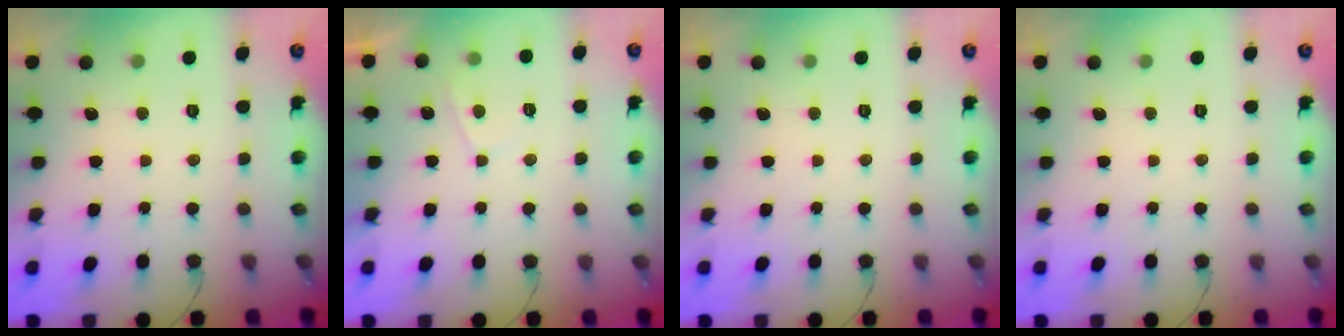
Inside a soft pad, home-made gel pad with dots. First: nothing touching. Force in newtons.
{"total": 1.8, "press": 1.7, "slide": 0.6}
{"total": 0.0}
{"total": 0.0}